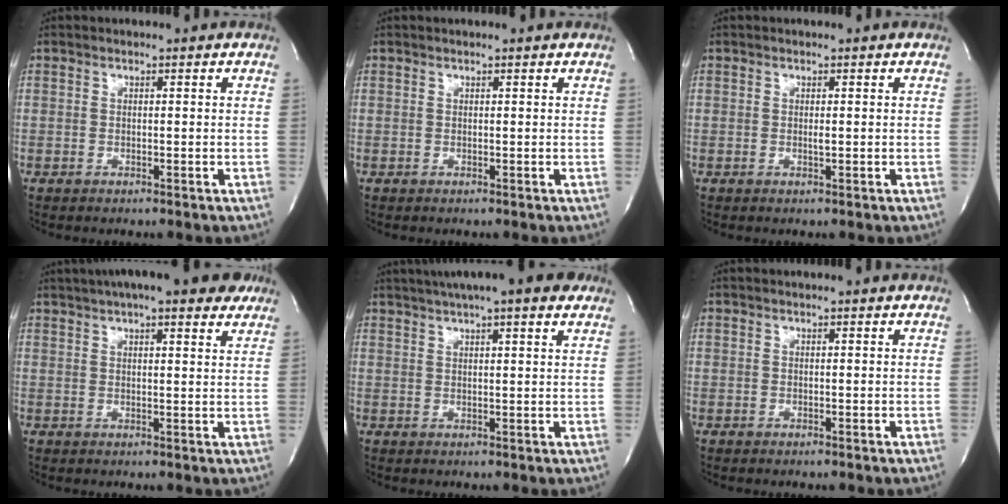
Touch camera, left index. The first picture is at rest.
{"total": 1.1, "force": [1.1, 0.0, 0.4], "torque": [-0.010, 0.009, 0.013]}
{"total": 0.5, "force": [0.1, 0.0, 0.5], "torque": [-0.014, -0.002, 0.001]}
{"total": 15.7, "force": [12.3, 3.1, 9.3], "torque": [-0.151, 0.040, 0.160]}
{"total": 13.5, "force": [10.6, 1.5, 8.2], "torque": [-0.136, 0.038, 0.139]}
{"total": 1.6, "force": [1.5, 0.1, 0.5], "torque": [-0.011, 0.013, 0.017]}